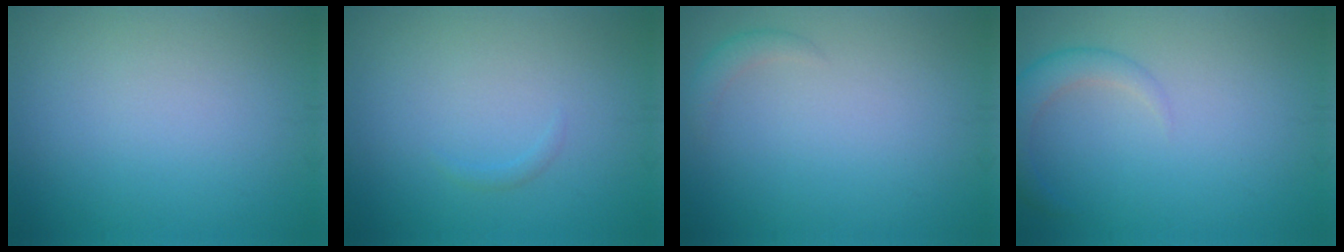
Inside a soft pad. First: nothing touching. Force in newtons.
{"total": 0.5, "press": 0.5, "slide": 0.1}
{"total": 1.1, "press": 1.1, "slide": 0.1}
{"total": 2.6, "press": 2.5, "slide": 0.2}